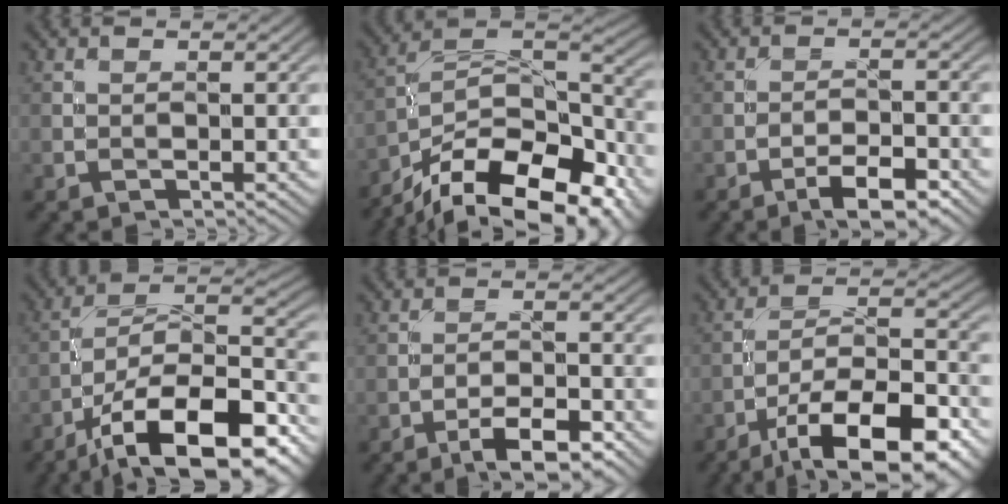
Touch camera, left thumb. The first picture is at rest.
{"total": 18.6, "force": [-13.0, 7.7, 10.8], "torque": [-0.184, -0.030, -0.193]}
{"total": 5.3, "force": [-3.5, 1.6, 3.7], "torque": [-0.059, 0.009, -0.057]}
{"total": 17.8, "force": [-11.2, 6.8, 12.1], "torque": [-0.192, -0.012, -0.188]}
{"total": 5.9, "force": [-3.9, 1.8, 4.1], "torque": [-0.065, 0.007, -0.063]}
{"total": 16.1, "force": [-10.2, 5.4, 11.2], "torque": [-0.180, -0.016, -0.164]}